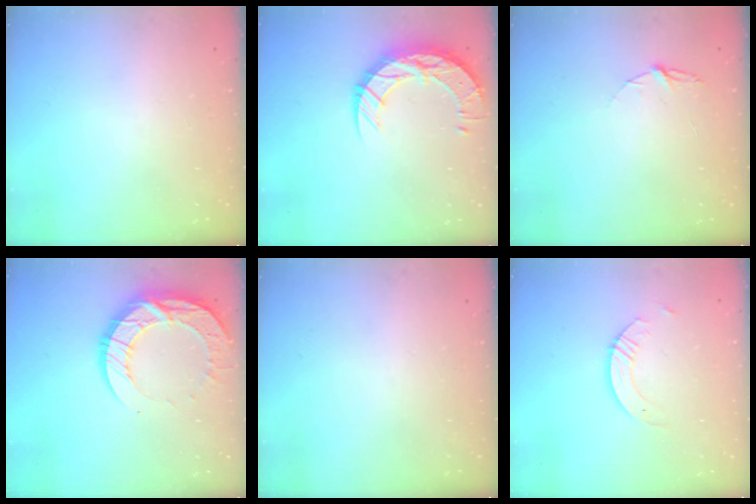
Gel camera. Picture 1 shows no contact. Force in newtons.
{"total": 16.5, "press": 16.4, "slide": 1.2}
{"total": 4.0, "press": 4.0, "slide": 0.5}
{"total": 15.4, "press": 15.4, "slide": 1.2}
{"total": 0.0}
{"total": 4.3, "press": 4.2, "slide": 0.3}